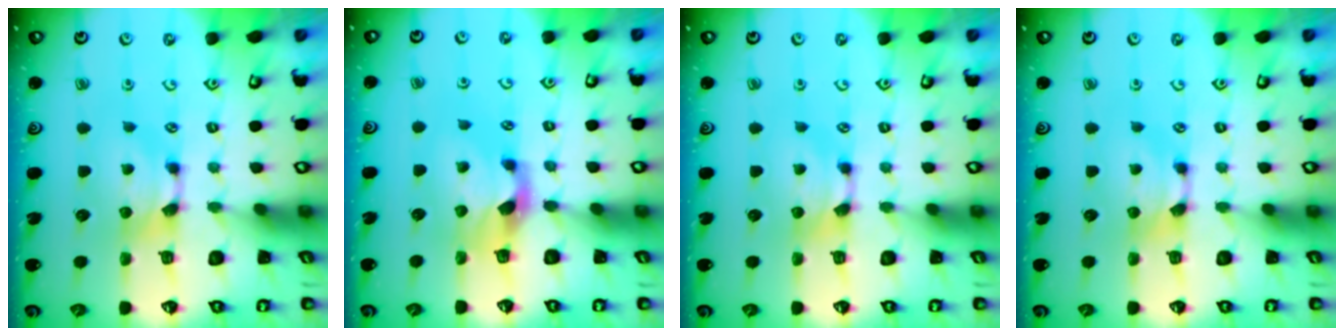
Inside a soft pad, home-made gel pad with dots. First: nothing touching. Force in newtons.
{"total": 2.1, "press": 1.6, "slide": 1.2}
{"total": 0.0}
{"total": 0.0}